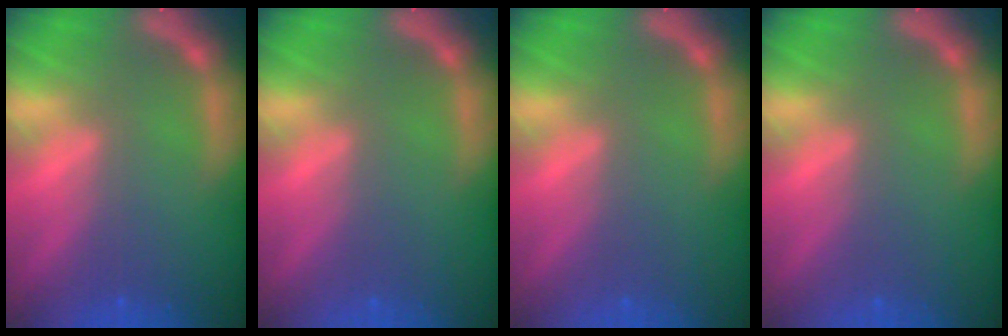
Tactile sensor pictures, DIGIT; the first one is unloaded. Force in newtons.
{"total": 0.0}
{"total": 0.0}
{"total": 0.0}